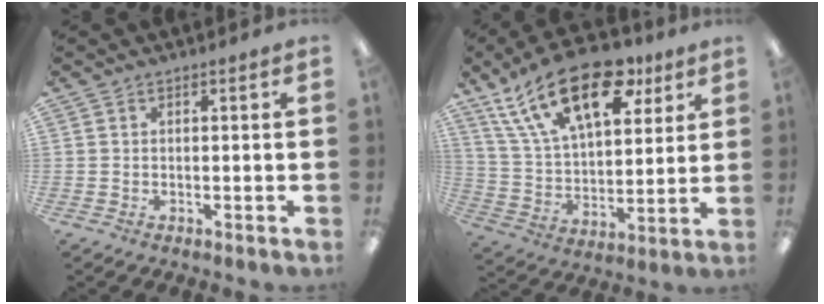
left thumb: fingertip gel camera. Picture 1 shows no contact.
{"total": 23.4, "force": [13.4, 11.4, 15.4], "torque": [-0.260, -0.056, 0.237]}